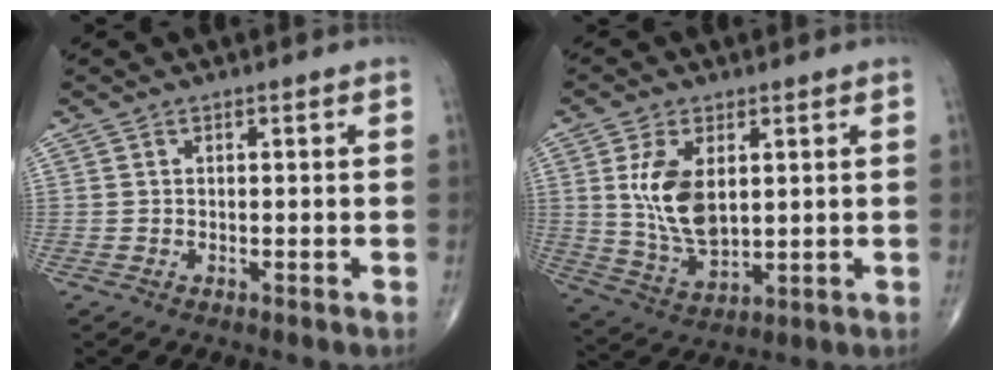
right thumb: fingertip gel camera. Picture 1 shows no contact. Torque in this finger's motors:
{"motor_torque": [-0.74, 0.59, 1.03, 0.58, 0.08]}